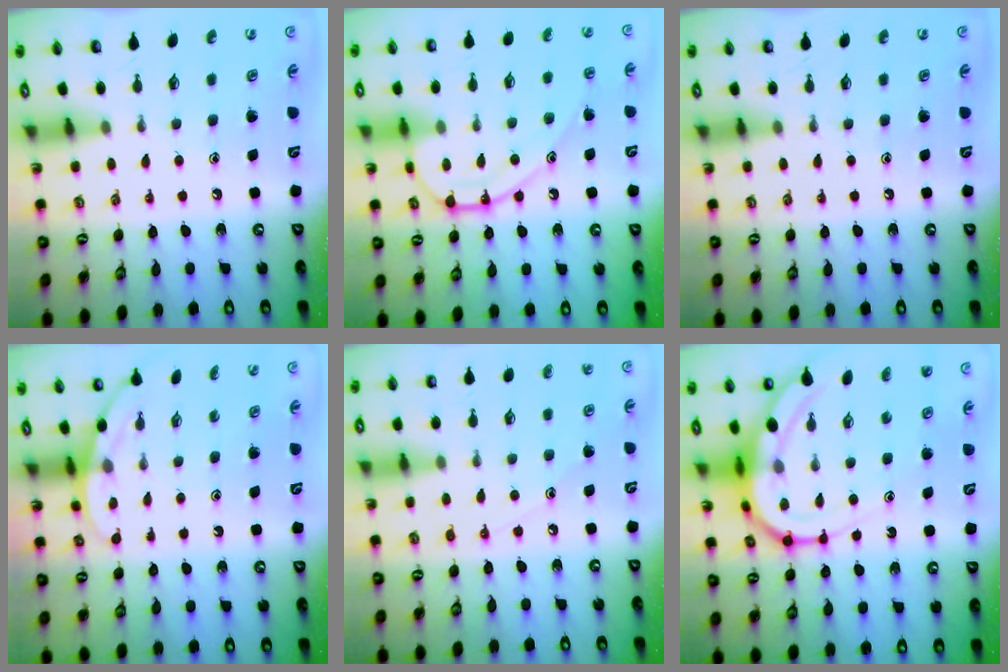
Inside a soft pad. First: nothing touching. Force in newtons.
{"total": 12.0, "press": 12.0, "slide": 0.7}
{"total": 0.0}
{"total": 2.8, "press": 2.8, "slide": 0.2}
{"total": 7.2, "press": 7.2, "slide": 0.7}
{"total": 12.9, "press": 12.9, "slide": 1.2}